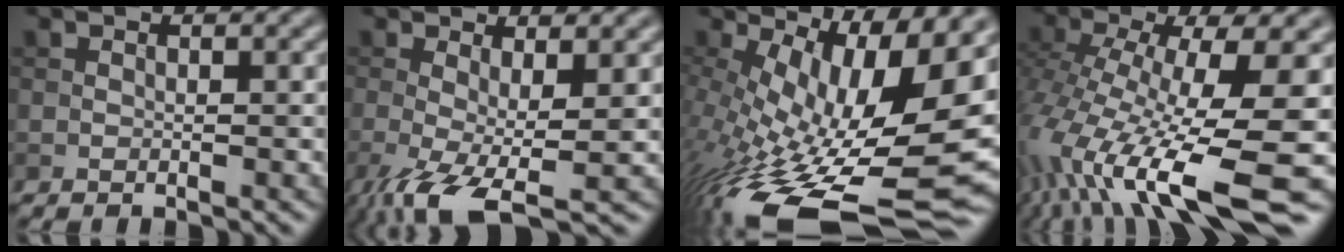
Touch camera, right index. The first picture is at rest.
{"total": 6.4, "force": [-2.4, 1.7, 5.7], "torque": [-0.117, -0.022, -0.042]}
{"total": 16.8, "force": [-1.5, 5.8, 15.7], "torque": [-0.259, -0.020, -0.009]}
{"total": 15.5, "force": [-5.5, 5.0, 13.6], "torque": [-0.270, -0.025, -0.084]}